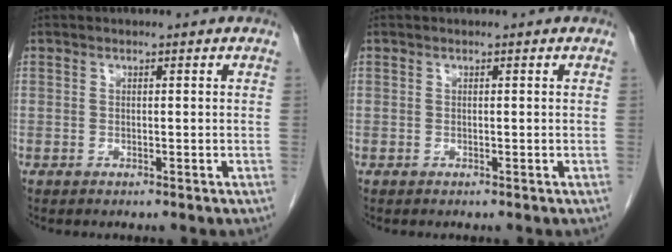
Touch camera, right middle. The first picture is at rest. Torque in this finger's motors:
{"motor_torque": [-0.09, -0.02, -0.01, 0.00]}